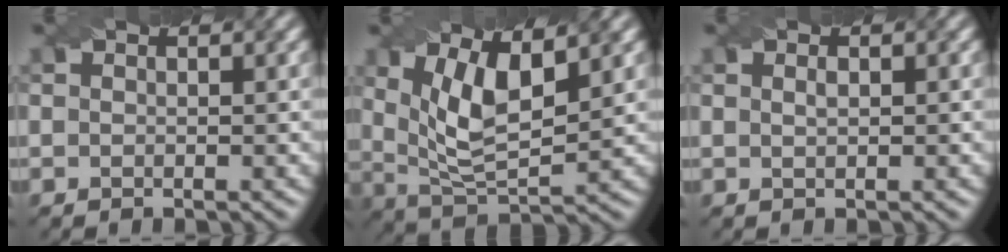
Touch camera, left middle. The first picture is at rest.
{"total": 6.8, "force": [2.3, 2.7, 5.8], "torque": [-0.115, -0.005, 0.044]}
{"total": 0.8, "force": [0.3, 0.3, 0.7], "torque": [-0.008, -0.005, 0.008]}